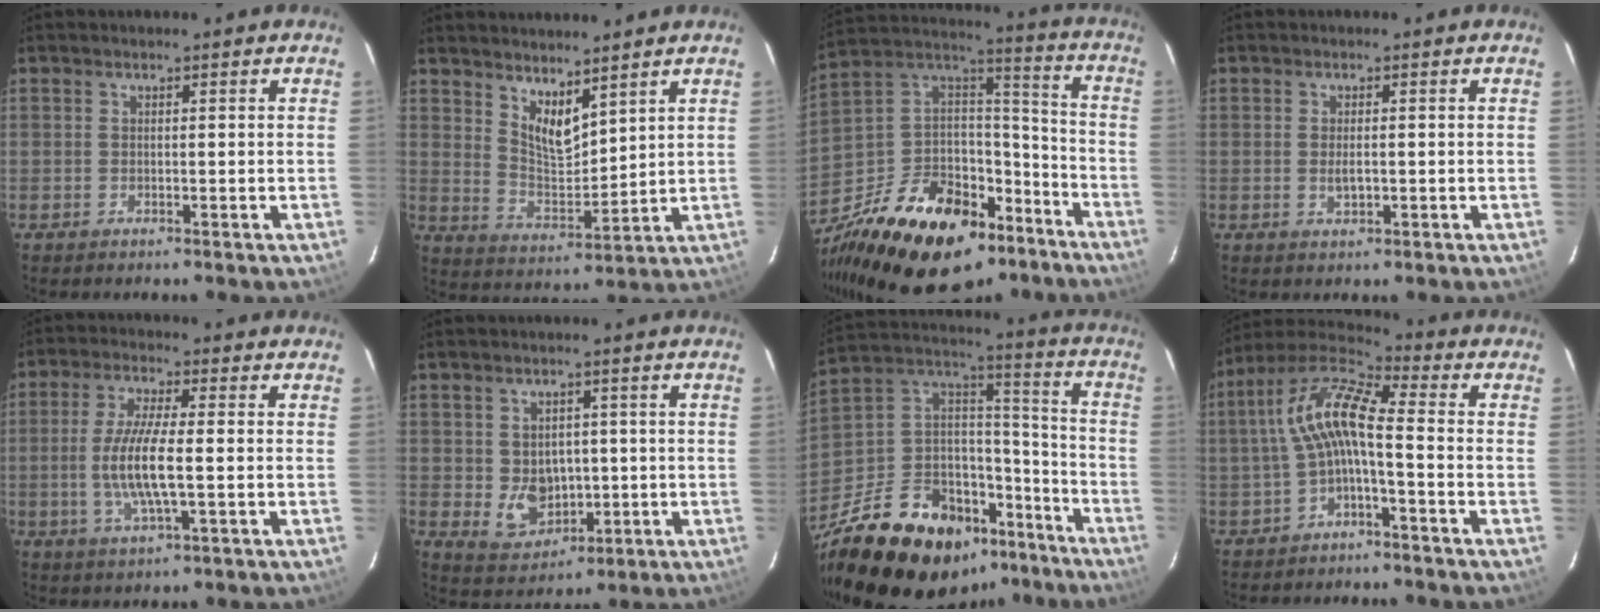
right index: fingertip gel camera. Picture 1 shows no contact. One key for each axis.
{"total": 7.9, "fx": 5.7, "fy": 2.9, "fz": 4.6, "tx": -0.075, "ty": -0.009, "tz": 0.114}
{"total": 33.9, "fx": -22.3, "fy": 17.6, "fz": 18.4, "tx": -0.361, "ty": 0.036, "tz": -0.329}
{"total": 2.5, "fx": -0.3, "fy": 1.1, "fz": 2.2, "tx": -0.038, "ty": -0.001, "tz": -0.002}
{"total": 9.9, "fx": -1.3, "fy": 1.8, "fz": 9.6, "tx": -0.191, "ty": -0.004, "tz": -0.027}
{"total": 7.7, "fx": -0.4, "fy": 6.4, "fz": 4.2, "tx": -0.085, "ty": -0.002, "tz": 0.018}
{"total": 32.5, "fx": -21.5, "fy": 17.0, "fz": 17.4, "tx": -0.336, "ty": 0.043, "tz": -0.314}
{"total": 10.8, "fx": -1.6, "fy": 2.9, "fz": 10.3, "tx": -0.213, "ty": 0.022, "tz": -0.032}